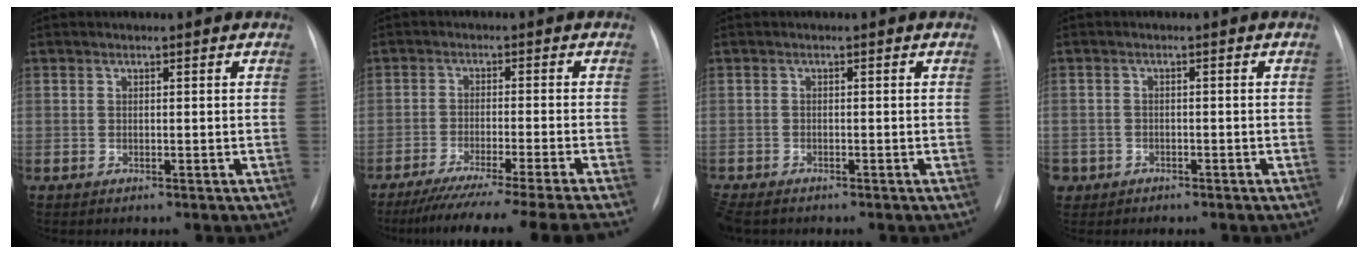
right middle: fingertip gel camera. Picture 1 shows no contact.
{"total": 17.4, "force": [-15.0, -2.6, 8.5], "torque": [-0.103, -0.059, -0.223]}
{"total": 3.8, "force": [-3.1, 1.5, 1.6], "torque": [-0.030, -0.008, -0.052]}
{"total": 3.2, "force": [-2.0, 2.5, 0.3], "torque": [-0.005, 0.005, -0.032]}